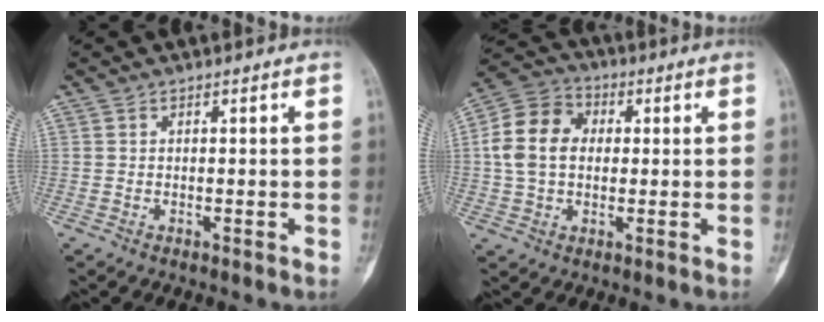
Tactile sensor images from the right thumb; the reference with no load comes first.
{"total": 11.5, "force": [1.1, 8.7, 7.6], "torque": [-0.129, 0.023, 0.010]}